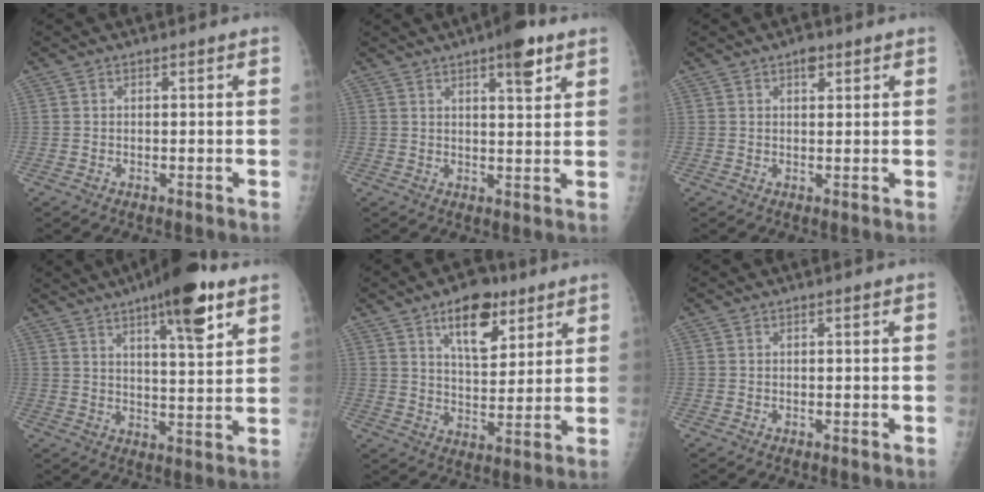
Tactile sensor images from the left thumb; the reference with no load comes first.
{"total": 6.6, "force": [3.9, 1.7, 5.0], "torque": [-0.062, -0.018, 0.052]}
{"total": 2.3, "force": [1.4, 1.2, 1.3], "torque": [-0.010, -0.005, 0.021]}
{"total": 13.3, "force": [7.8, 3.1, 10.3], "torque": [-0.135, -0.034, 0.114]}
{"total": 11.5, "force": [6.6, 5.6, 7.5], "torque": [-0.090, -0.036, 0.107]}
{"total": 0.0}